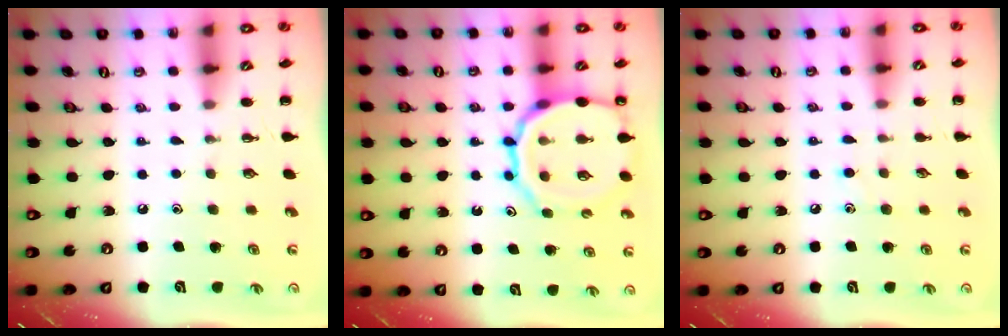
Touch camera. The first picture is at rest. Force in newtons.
{"total": 16.4, "press": 16.3, "slide": 1.9}
{"total": 4.2, "press": 4.0, "slide": 1.3}